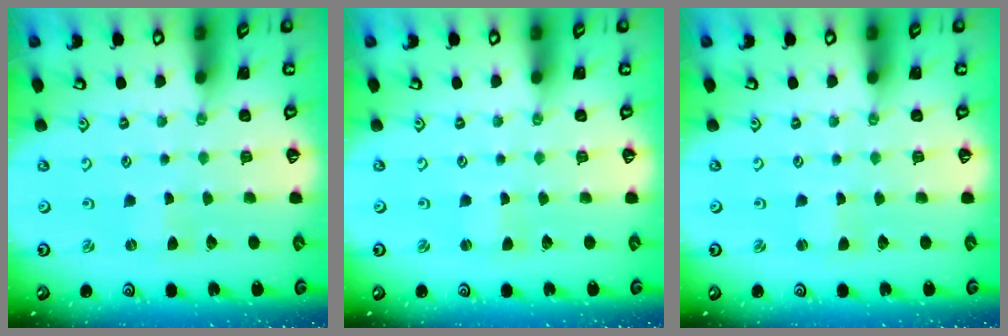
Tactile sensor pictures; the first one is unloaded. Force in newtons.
{"total": 0.7, "press": 0.7, "slide": 0.0}
{"total": 0.7, "press": 0.7, "slide": 0.0}